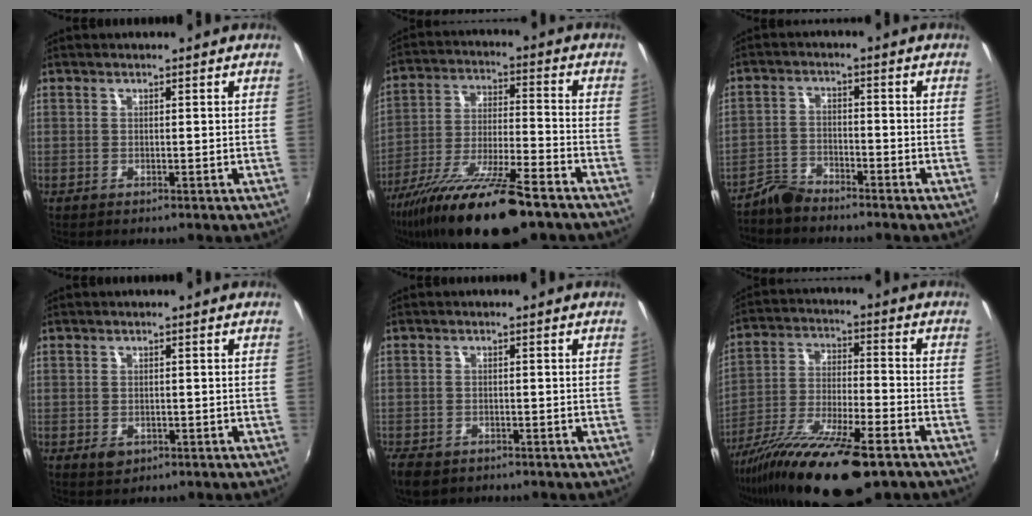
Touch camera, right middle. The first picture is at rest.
{"total": 20.7, "force": [-15.1, 3.8, 13.7], "torque": [-0.264, -0.046, -0.259]}
{"total": 4.9, "force": [-4.5, 1.4, 1.2], "torque": [-0.030, 0.004, -0.087]}
{"total": 2.5, "force": [-1.1, 1.8, 1.3], "torque": [-0.023, -0.005, -0.015]}
{"total": 5.6, "force": [-4.0, 3.0, 2.6], "torque": [-0.072, -0.017, -0.070]}
{"total": 20.4, "force": [-14.1, 4.3, 14.1], "torque": [-0.270, -0.054, -0.244]}